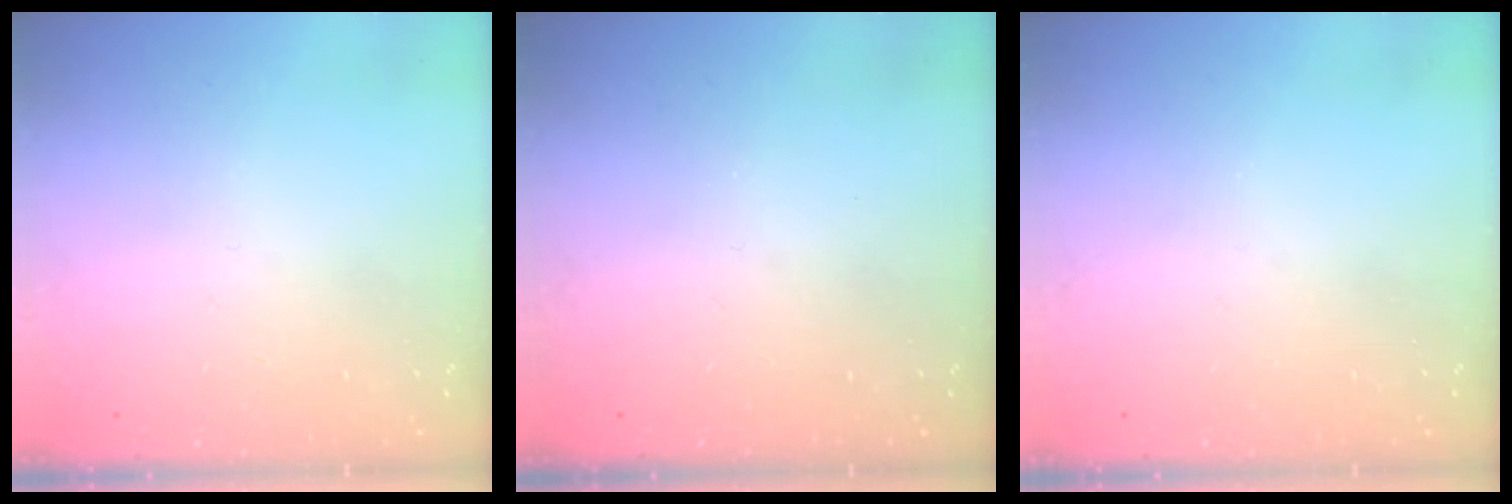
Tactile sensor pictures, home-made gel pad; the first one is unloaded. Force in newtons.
{"total": 0.0}
{"total": 0.0}